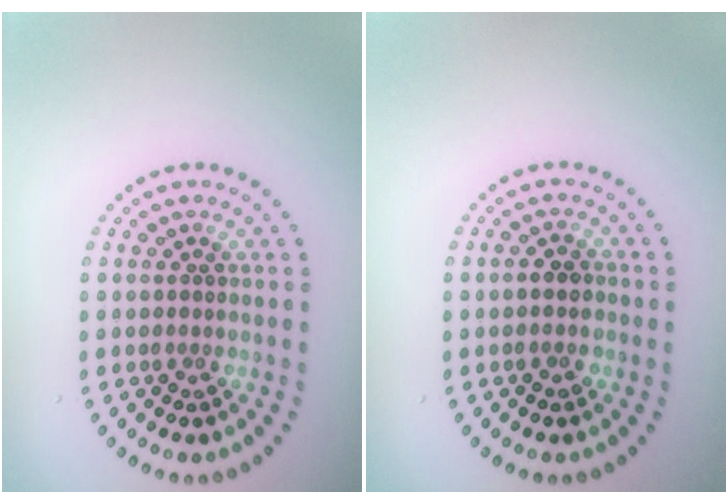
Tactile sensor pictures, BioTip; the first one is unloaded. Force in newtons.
{"total": 1.8, "press": 1.7, "slide": 0.6}